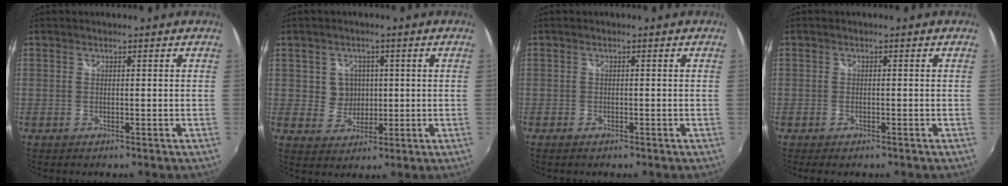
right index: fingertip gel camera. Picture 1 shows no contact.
{"total": 4.8, "force": [0.7, 4.6, 0.9], "torque": [-0.018, 0.013, 0.021]}
{"total": 1.1, "force": [-0.8, 0.5, 0.5], "torque": [-0.012, -0.001, -0.013]}
{"total": 1.6, "force": [-1.2, 0.7, 0.8], "torque": [-0.018, -0.005, -0.021]}